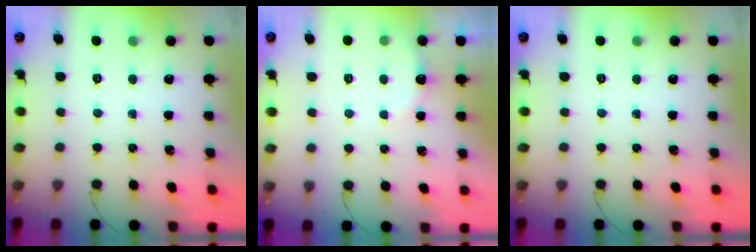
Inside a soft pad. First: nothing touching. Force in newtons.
{"total": 3.0, "press": 2.9, "slide": 0.9}
{"total": 0.0}